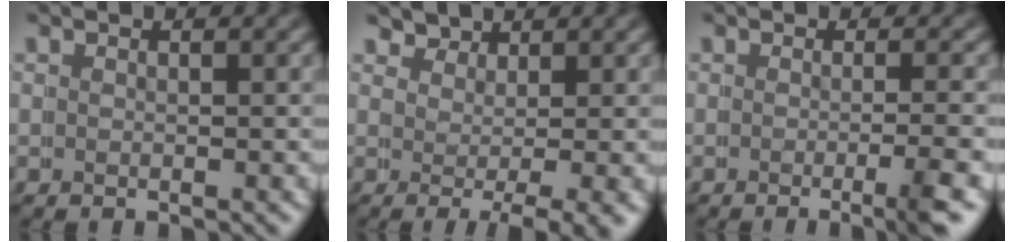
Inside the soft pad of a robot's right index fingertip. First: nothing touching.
{"total": 1.9, "force": [1.0, -0.1, 1.6], "torque": [-0.021, -0.008, 0.022]}
{"total": 3.2, "force": [-1.4, 0.1, 2.9], "torque": [-0.022, 0.008, -0.032]}